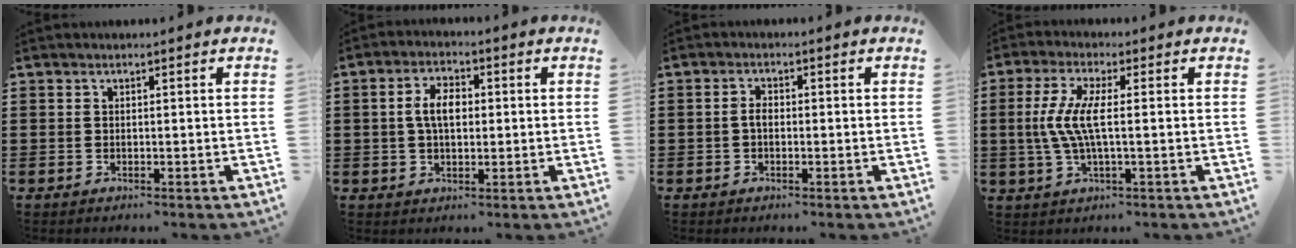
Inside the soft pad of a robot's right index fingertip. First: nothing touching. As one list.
[{"total": 5.0, "force": [0.4, 2.8, 4.2], "torque": [-0.092, 0.009, 0.001]}, {"total": 1.8, "force": [-0.4, 1.0, 1.4], "torque": [-0.035, -0.001, -0.010]}, {"total": 6.5, "force": [-0.3, 1.3, 6.4], "torque": [-0.152, -0.014, -0.019]}]